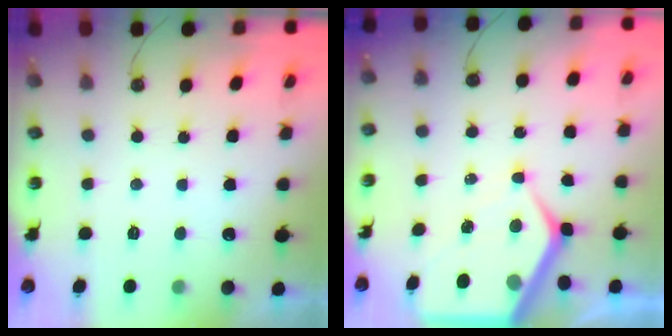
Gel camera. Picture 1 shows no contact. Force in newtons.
{"total": 9.8, "press": 9.8, "slide": 0.8}